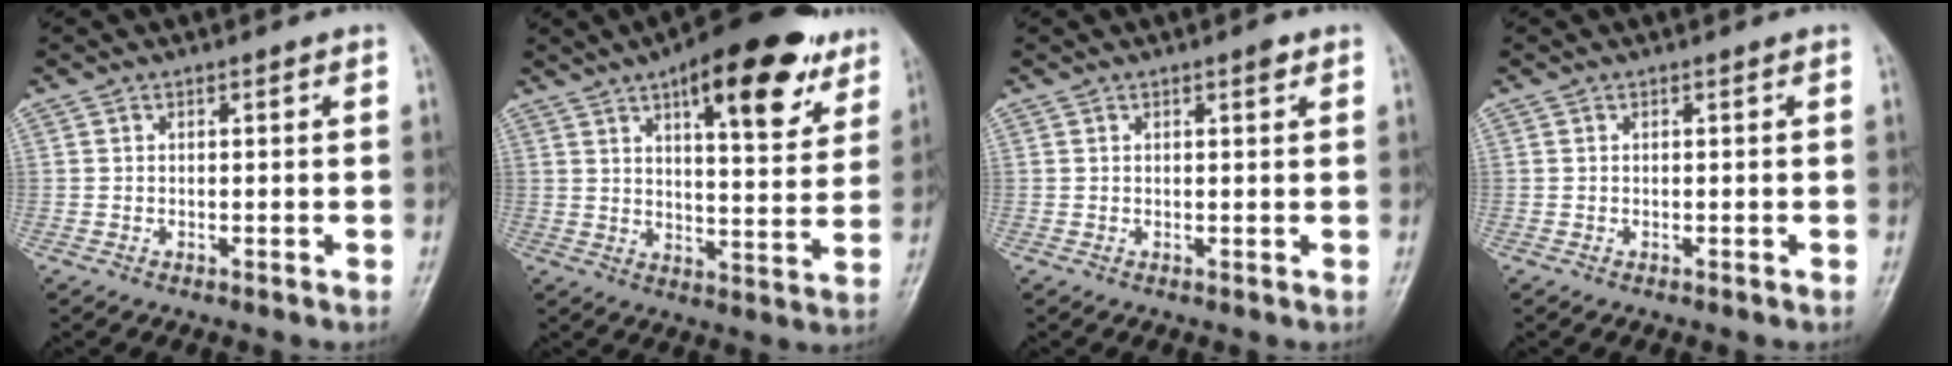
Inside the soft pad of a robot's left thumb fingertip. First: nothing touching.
{"total": 19.1, "force": [10.7, 7.0, 14.2], "torque": [-0.163, -0.036, 0.151]}
{"total": 1.4, "force": [0.8, 0.4, 1.0], "torque": [-0.014, -0.002, 0.010]}
{"total": 0.0}